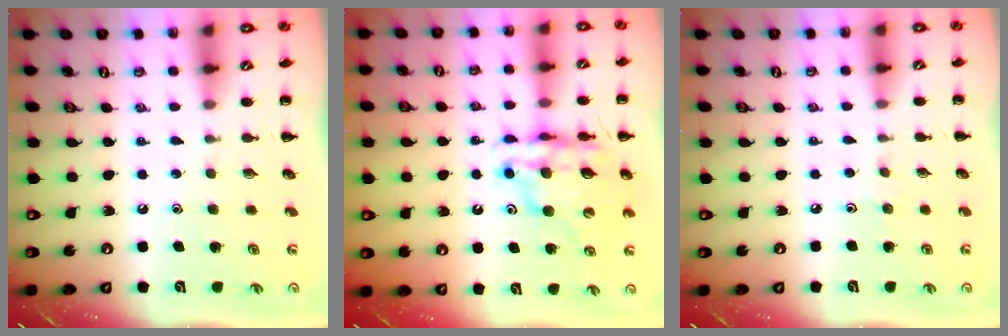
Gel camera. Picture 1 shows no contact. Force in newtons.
{"total": 13.2, "press": 12.6, "slide": 3.8}
{"total": 2.4, "press": 2.2, "slide": 1.0}